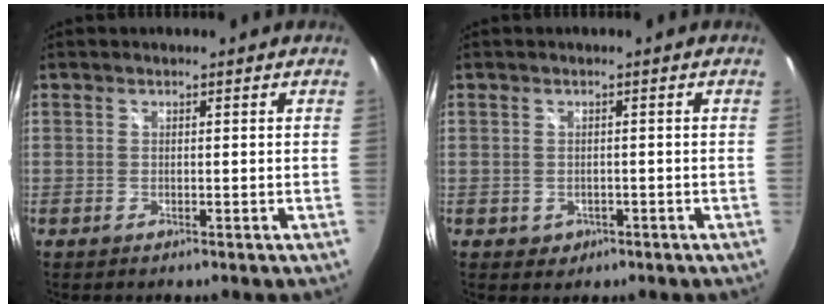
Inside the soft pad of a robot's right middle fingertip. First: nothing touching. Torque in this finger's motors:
{"motor_torque": [0.45, -0.13, 0.01, 0.01]}